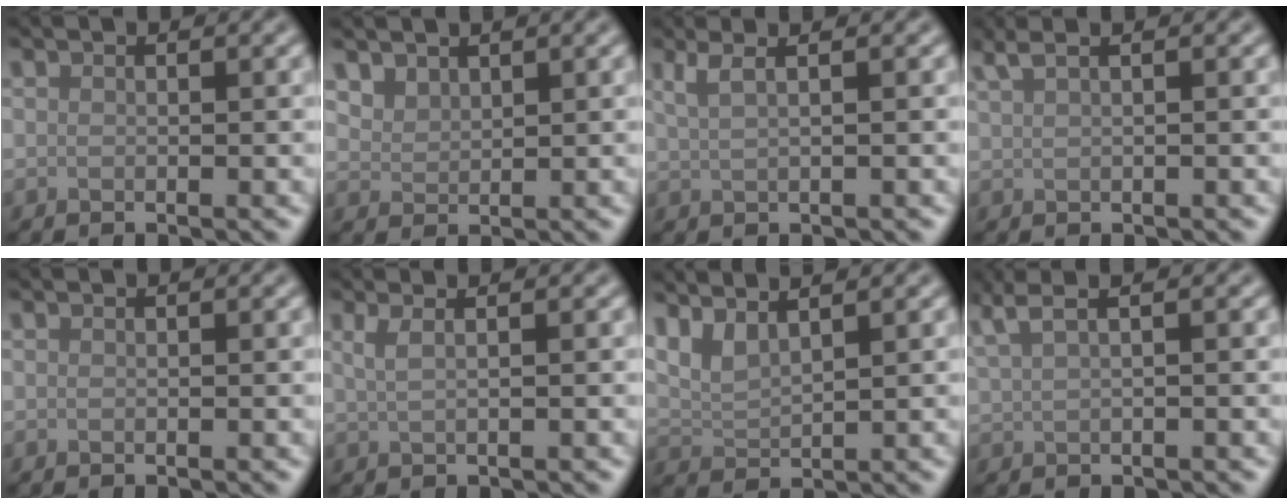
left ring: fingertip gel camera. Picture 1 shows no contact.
{"total": 1.8, "force": [1.6, 0.7, 0.4], "torque": [-0.011, -0.003, 0.041]}
{"total": 3.4, "force": [2.0, 1.5, 2.3], "torque": [-0.026, 0.013, 0.006]}
{"total": 3.1, "force": [2.0, 1.3, 2.0], "torque": [-0.026, 0.015, 0.012]}
{"total": 0.0}
{"total": 2.4, "force": [1.1, 1.1, 1.8], "torque": [-0.021, 0.001, -0.001]}
{"total": 3.3, "force": [2.7, 0.7, 1.7], "torque": [-0.044, 0.008, 0.059]}
{"total": 4.3, "force": [2.7, 1.7, 2.9], "torque": [-0.044, 0.027, 0.024]}